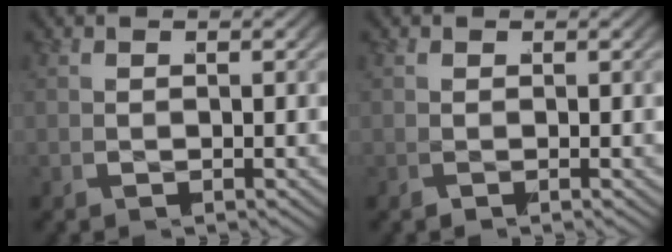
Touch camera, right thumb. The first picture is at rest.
{"total": 0.8, "force": [-0.1, 0.6, 0.5], "torque": [-0.008, -0.006, -0.002]}